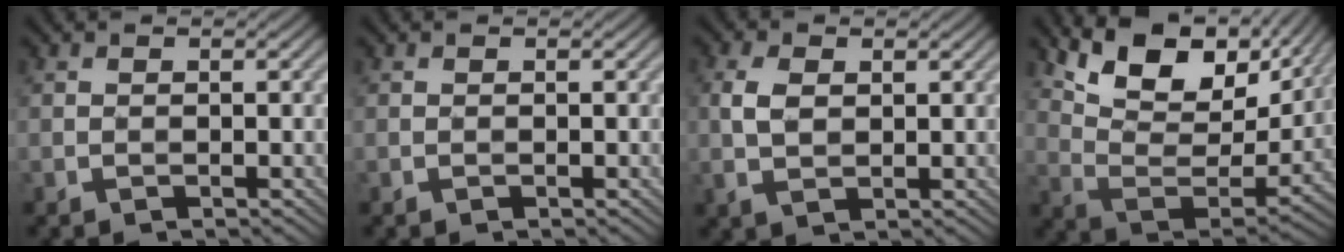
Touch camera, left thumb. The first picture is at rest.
{"total": 0.0}
{"total": 3.6, "force": [0.9, 2.2, 2.8], "torque": [-0.074, 0.006, 0.018]}
{"total": 14.0, "force": [8.7, 6.2, 9.0], "torque": [-0.183, -0.001, 0.154]}